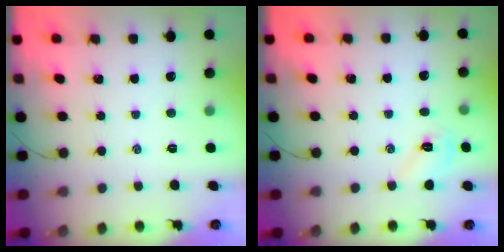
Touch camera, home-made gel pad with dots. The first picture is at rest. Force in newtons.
{"total": 6.3, "press": 6.2, "slide": 1.1}